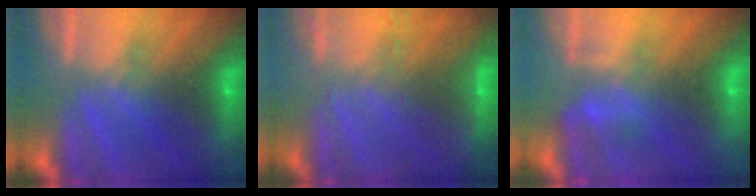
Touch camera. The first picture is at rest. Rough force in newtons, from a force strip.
{"total": 6.1}
{"total": 2.2}